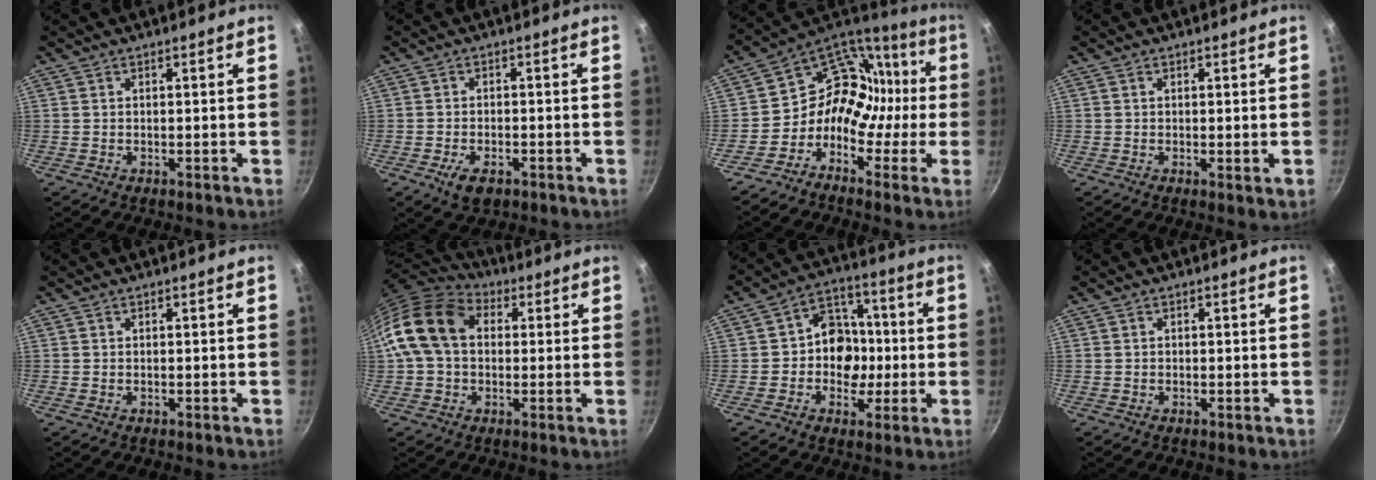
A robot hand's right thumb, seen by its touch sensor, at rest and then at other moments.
{"total": 4.6, "force": [-2.3, 2.4, 3.2], "torque": [-0.057, 0.007, -0.039]}
{"total": 14.7, "force": [-2.8, 12.7, 6.9], "torque": [-0.044, 0.067, -0.070]}
{"total": 1.3, "force": [0.2, 0.2, 1.3], "torque": [-0.021, -0.004, 0.001]}
{"total": 0.0}
{"total": 14.9, "force": [1.9, 11.0, 9.9], "torque": [-0.162, 0.030, 0.017]}
{"total": 11.1, "force": [-0.8, 9.3, 6.0], "torque": [-0.036, 0.021, -0.027]}
{"total": 0.0}